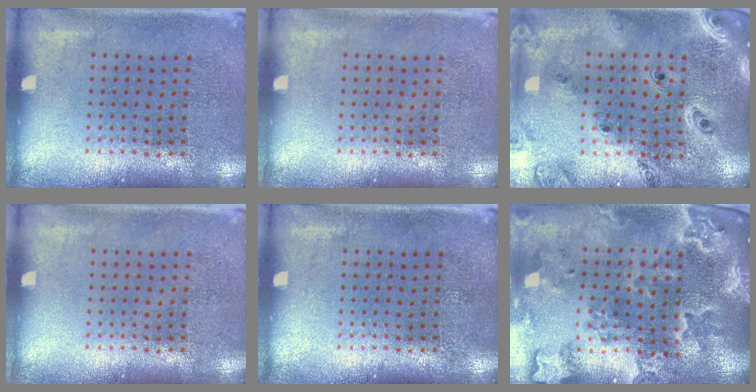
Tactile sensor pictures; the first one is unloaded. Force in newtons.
{"total": 0.0}
{"total": 2.0, "press": 1.9, "slide": 0.6}
{"total": 0.0}
{"total": 0.0}
{"total": 3.4, "press": 3.1, "slide": 1.4}